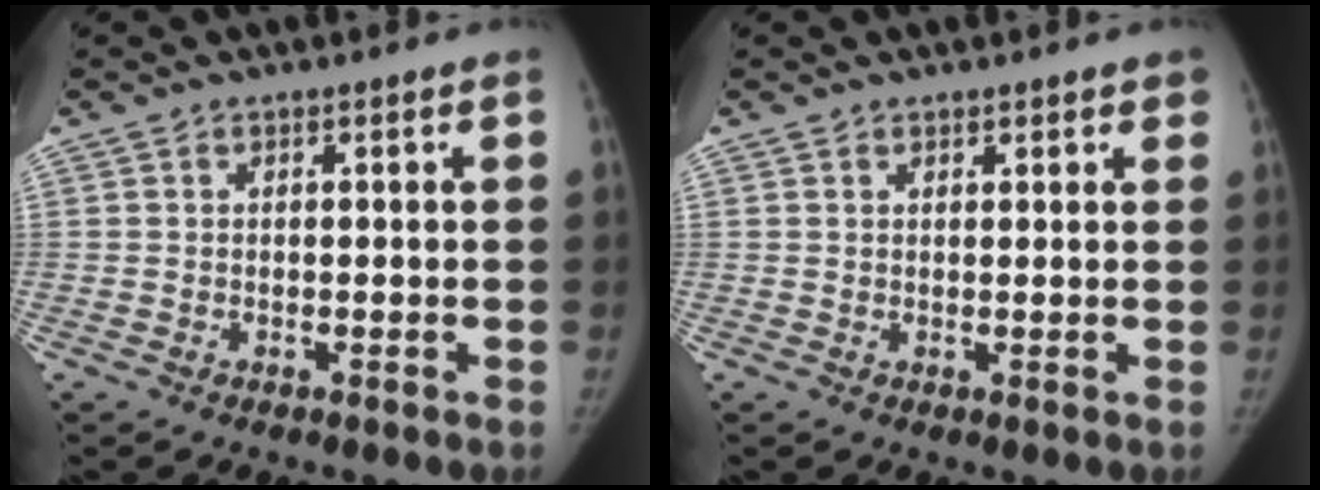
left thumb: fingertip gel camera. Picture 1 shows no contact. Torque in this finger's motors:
{"motor_torque": [-0.36, -0.26, -0.07, -0.06, -0.06]}